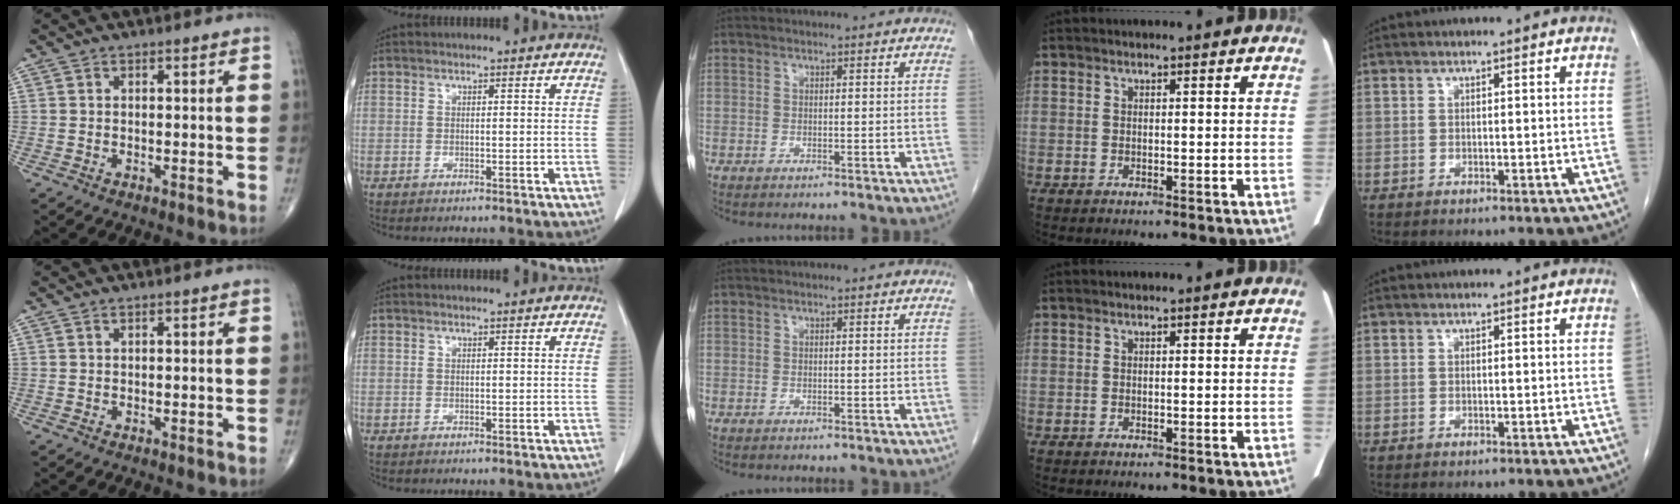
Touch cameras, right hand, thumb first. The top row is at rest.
{}